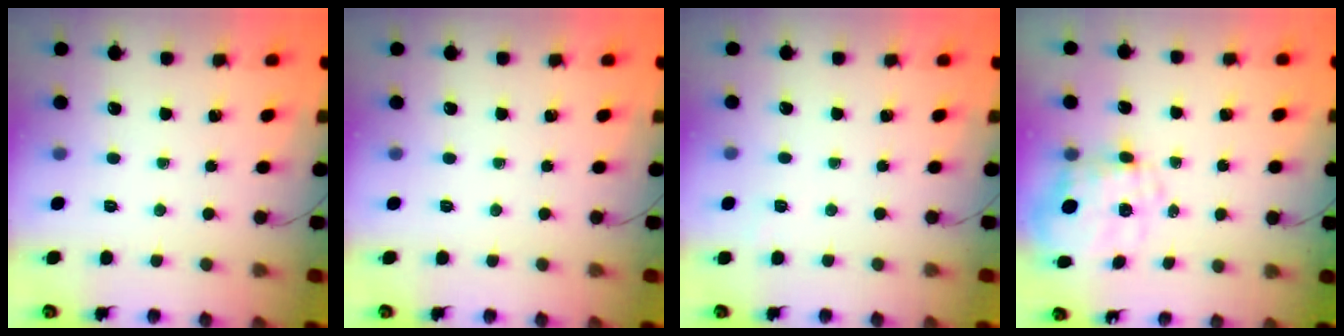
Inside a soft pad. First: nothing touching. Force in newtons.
{"total": 0.0}
{"total": 1.3, "press": 0.2, "slide": 1.3}
{"total": 9.1, "press": 9.0, "slide": 1.5}